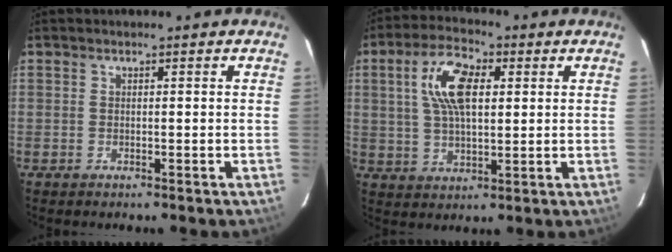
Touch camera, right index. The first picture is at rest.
{"total": 10.8, "force": [3.0, 5.2, 9.0], "torque": [-0.171, 0.019, 0.056]}